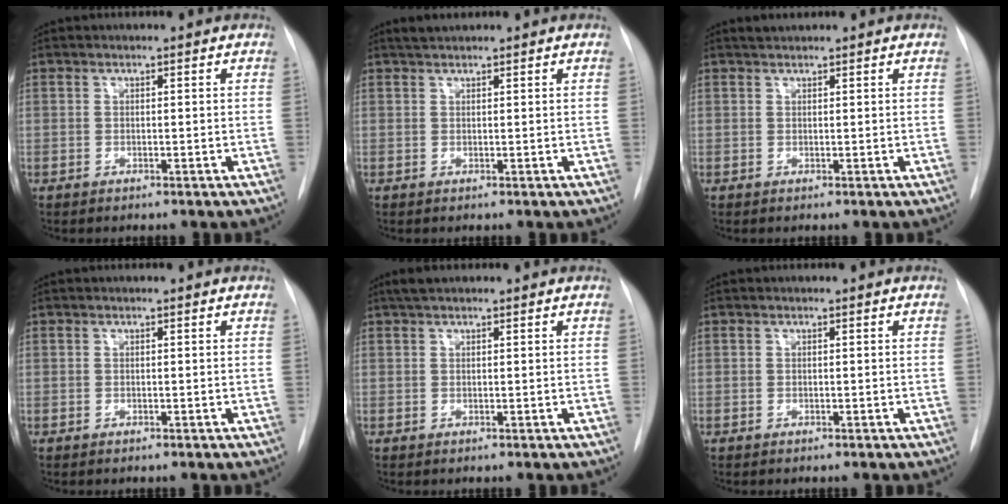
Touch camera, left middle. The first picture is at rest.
{"total": 1.3, "force": [1.3, 0.2, 0.4], "torque": [-0.013, 0.009, 0.026]}
{"total": 0.9, "force": [0.9, 0.1, 0.2], "torque": [-0.010, 0.007, 0.020]}
{"total": 0.0}
{"total": 2.0, "force": [1.5, 0.6, 1.0], "torque": [-0.022, 0.015, 0.028]}
{"total": 0.0}